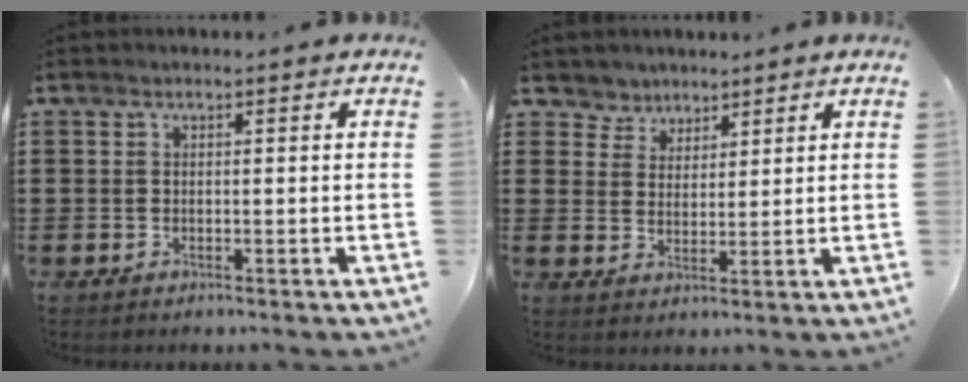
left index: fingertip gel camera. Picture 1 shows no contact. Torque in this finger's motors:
{"motor_torque": [0.14, -0.06, -0.57, -0.20]}